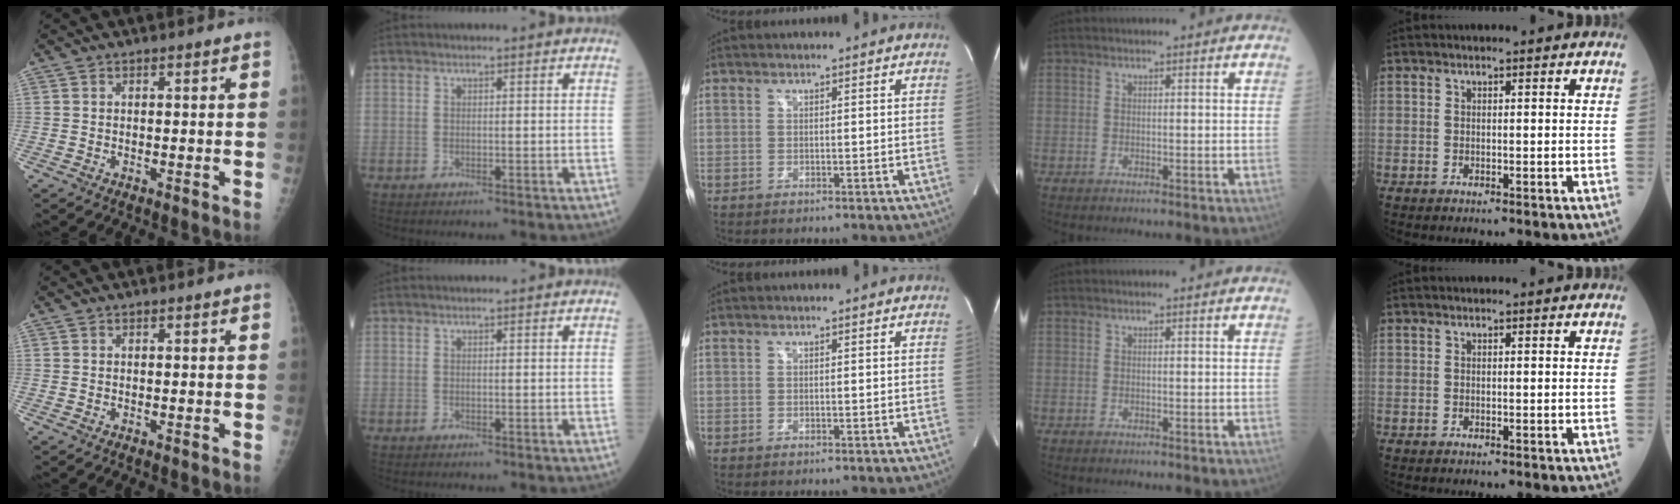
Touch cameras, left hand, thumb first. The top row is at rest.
{}